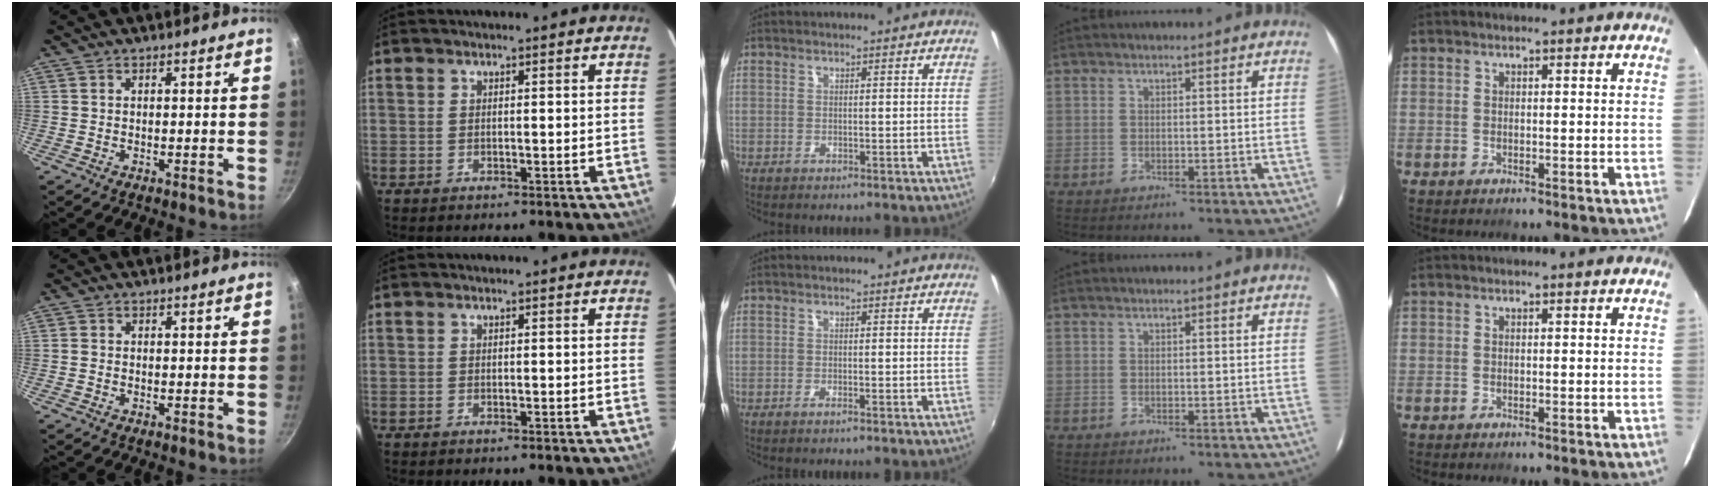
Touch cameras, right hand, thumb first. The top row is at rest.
{"thumb": {"total": 0.6, "force": [-0.1, 0.5, 0.2], "torque": [-0.005, 0.002, -0.004]}, "middle": {"total": 0.8, "force": [-0.5, -0.1, 0.5], "torque": [-0.011, 0.000, -0.012]}}